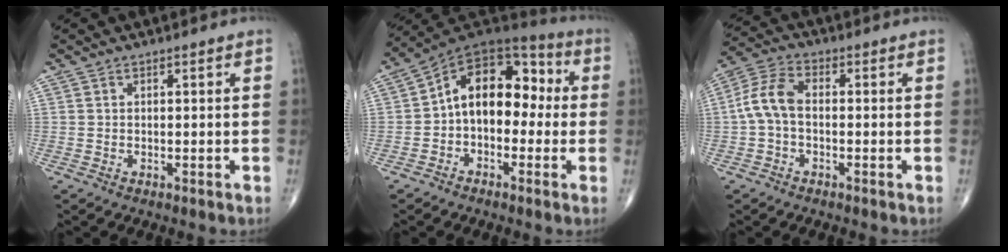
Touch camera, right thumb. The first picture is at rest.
{"total": 14.6, "force": [-0.4, 9.7, 11.0], "torque": [-0.130, 0.053, -0.023]}
{"total": 7.1, "force": [-0.6, 4.1, 5.8], "torque": [-0.120, 0.023, -0.023]}